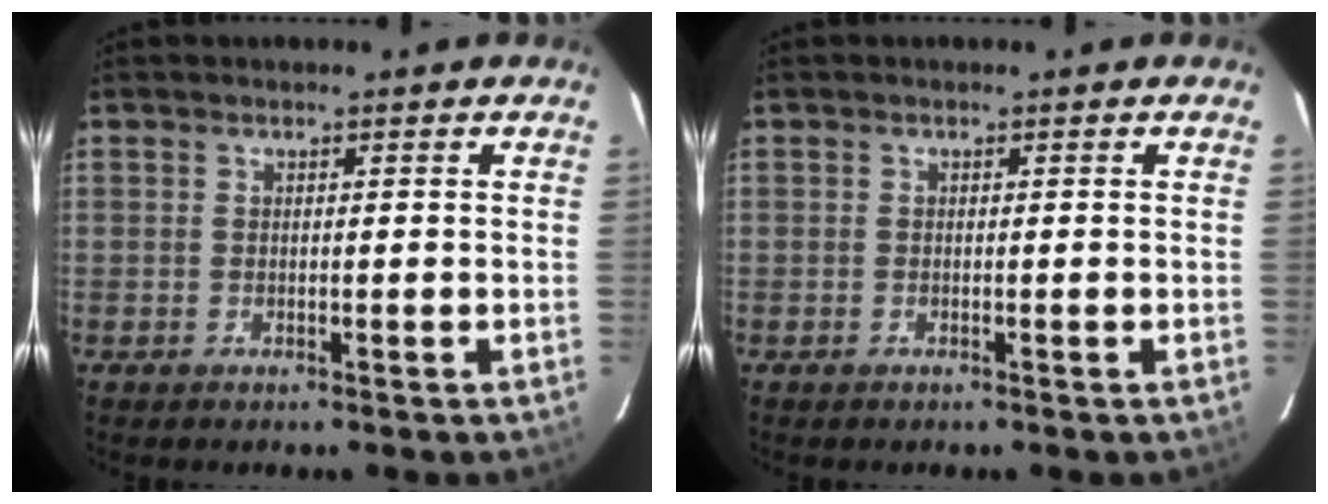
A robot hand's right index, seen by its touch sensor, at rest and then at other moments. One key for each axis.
{"total": 0.0}